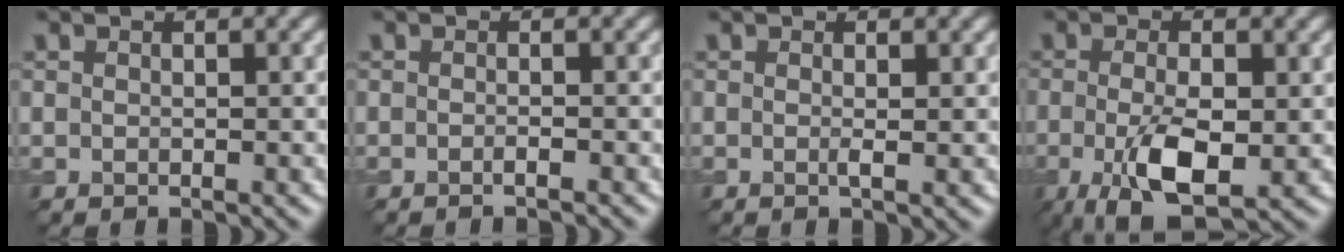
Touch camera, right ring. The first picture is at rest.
{"total": 1.0, "force": [-0.6, 0.2, 0.8], "torque": [-0.007, -0.002, -0.014]}
{"total": 1.0, "force": [0.0, 0.1, 1.0], "torque": [-0.019, -0.003, -0.002]}
{"total": 6.5, "force": [-1.7, 2.4, 5.8], "torque": [-0.122, -0.014, -0.028]}